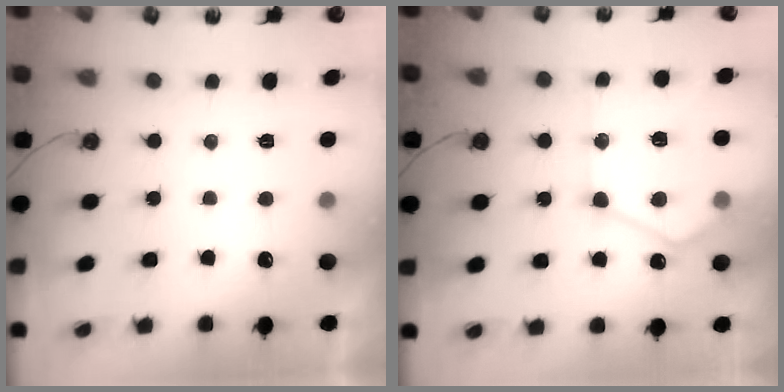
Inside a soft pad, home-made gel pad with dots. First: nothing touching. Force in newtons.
{"total": 15.7, "press": 15.7, "slide": 1.3}